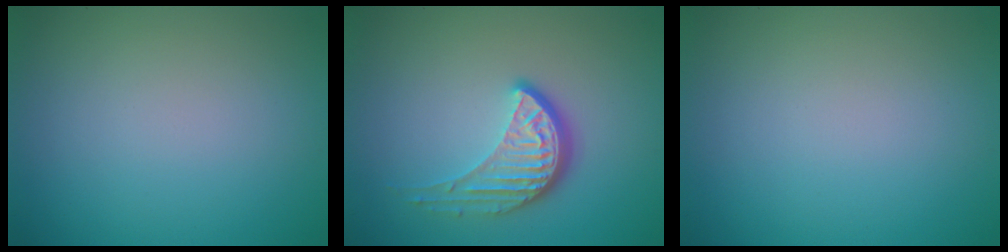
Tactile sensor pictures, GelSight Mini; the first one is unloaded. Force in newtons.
{"total": 4.2, "press": 3.0, "slide": 2.9}
{"total": 0.0}